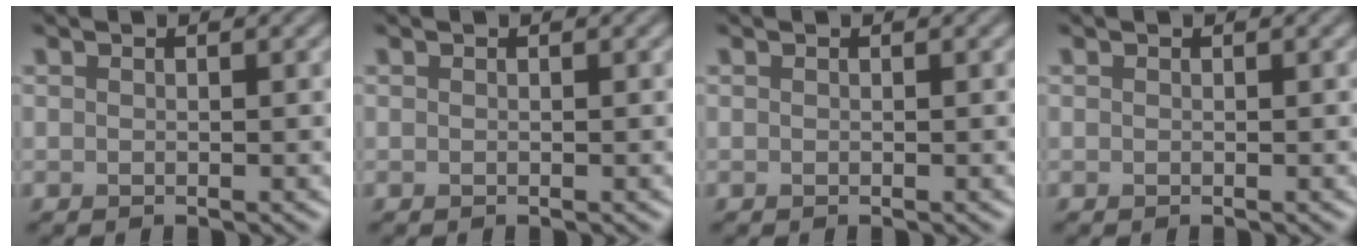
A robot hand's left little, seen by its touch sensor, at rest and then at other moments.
{"total": 0.0}
{"total": 0.0}
{"total": 0.0}